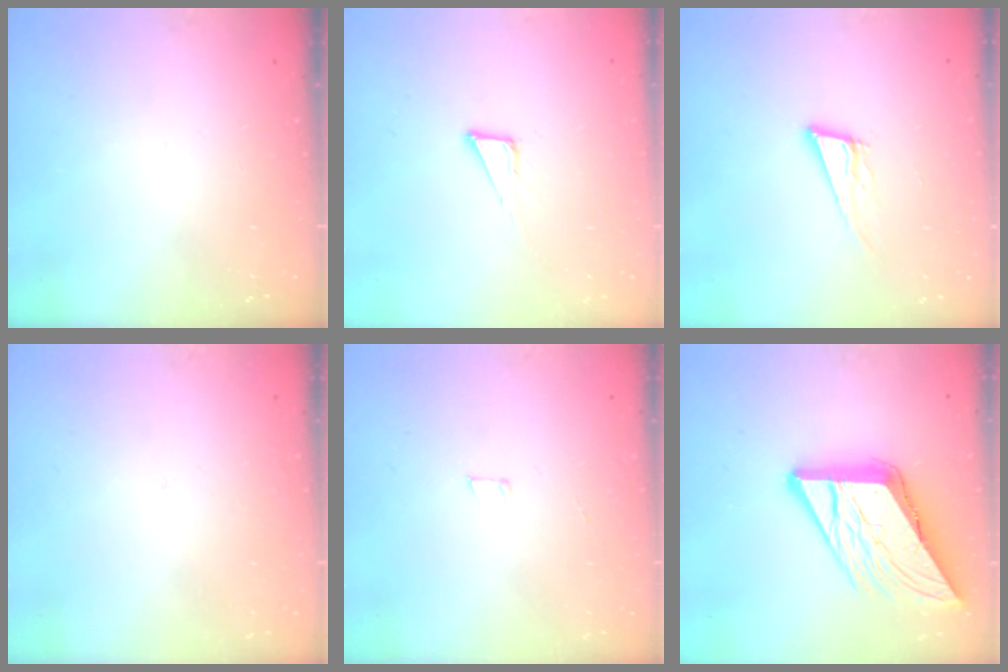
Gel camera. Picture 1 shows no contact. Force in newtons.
{"total": 1.9, "press": 1.9, "slide": 0.1}
{"total": 9.2, "press": 8.4, "slide": 3.5}
{"total": 2.7, "press": 2.7, "slide": 0.3}
{"total": 3.0, "press": 3.0, "slide": 0.2}
{"total": 16.6, "press": 16.5, "slide": 1.7}